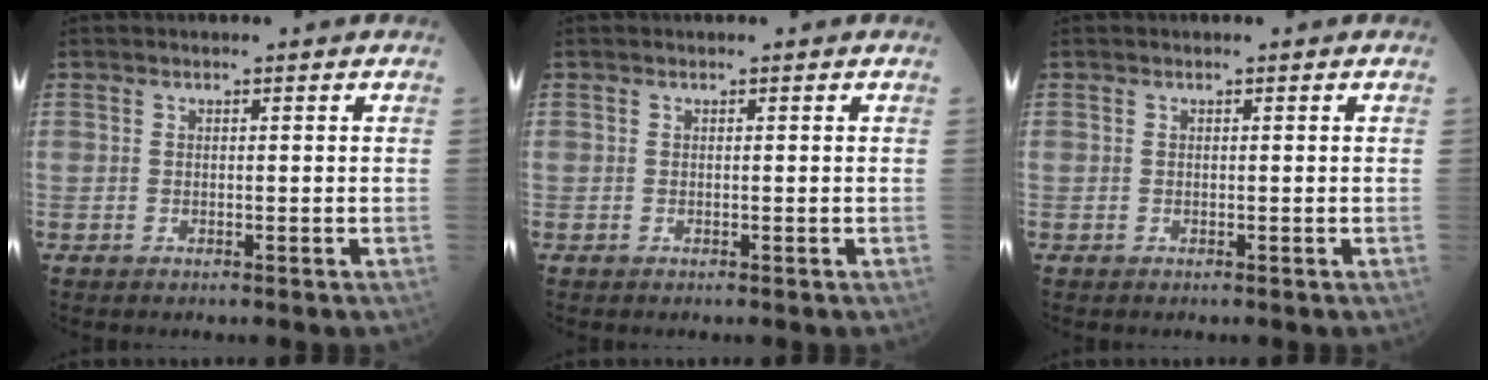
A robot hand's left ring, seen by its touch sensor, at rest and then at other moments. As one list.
[{"total": 0.0}, {"total": 0.0}]